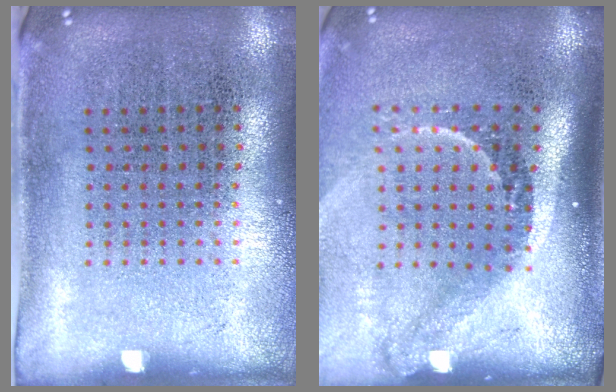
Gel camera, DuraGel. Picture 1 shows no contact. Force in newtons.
{"total": 2.2, "press": 1.5, "slide": 1.7}